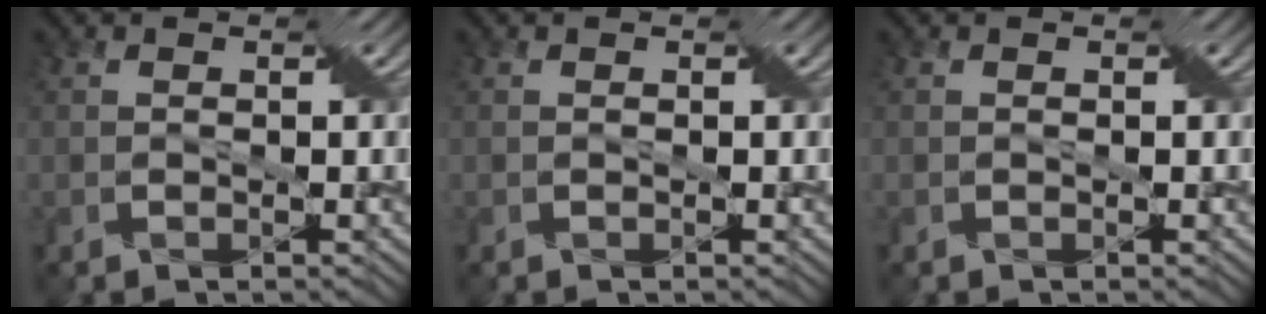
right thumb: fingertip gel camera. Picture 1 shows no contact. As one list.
[{"total": 0.0}, {"total": 0.0}]